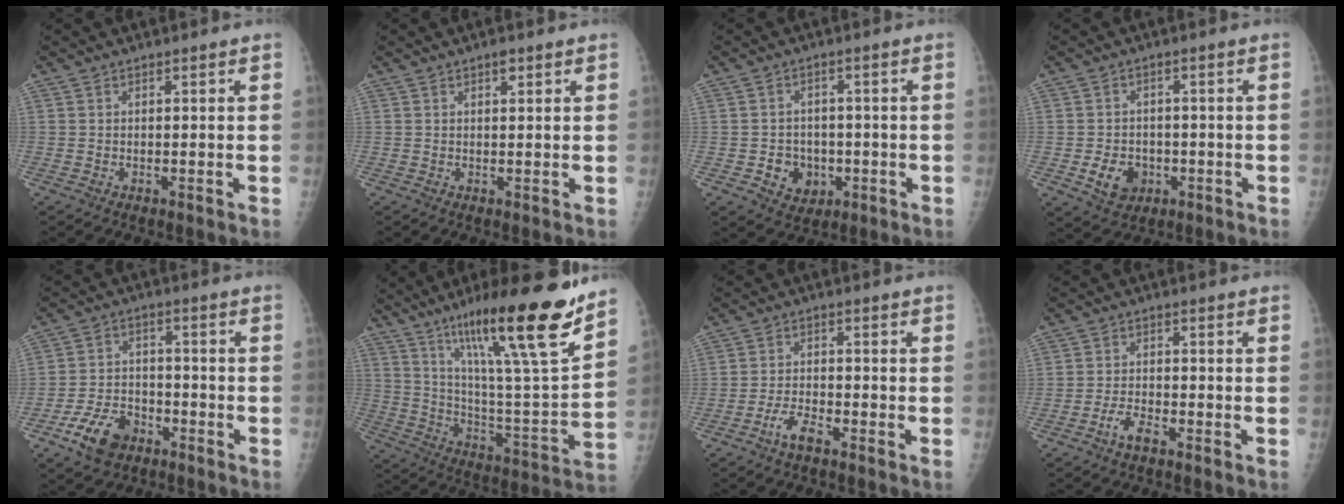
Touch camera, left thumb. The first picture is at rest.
{"total": 1.5, "force": [0.9, 0.5, 1.1], "torque": [-0.011, -0.001, 0.011]}
{"total": 6.2, "force": [-1.7, 5.3, 2.6], "torque": [-0.012, 0.010, -0.020]}
{"total": 6.1, "force": [-1.9, 4.9, 3.2], "torque": [-0.036, 0.009, -0.024]}
{"total": 9.2, "force": [-5.3, 5.9, 4.6], "torque": [-0.073, 0.027, -0.094]}
{"total": 24.7, "force": [16.3, 2.7, 18.4], "torque": [-0.273, -0.071, 0.272]}
{"total": 4.1, "force": [-2.9, 1.3, 2.6], "torque": [-0.055, 0.020, -0.054]}
{"total": 3.4, "force": [-2.4, 1.2, 2.2], "torque": [-0.046, 0.018, -0.045]}